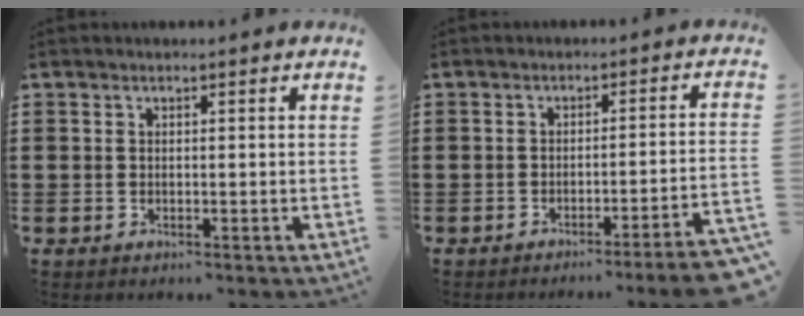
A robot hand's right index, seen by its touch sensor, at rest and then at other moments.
{"total": 4.0, "force": [-3.3, -0.7, 2.2], "torque": [-0.038, -0.017, -0.064]}